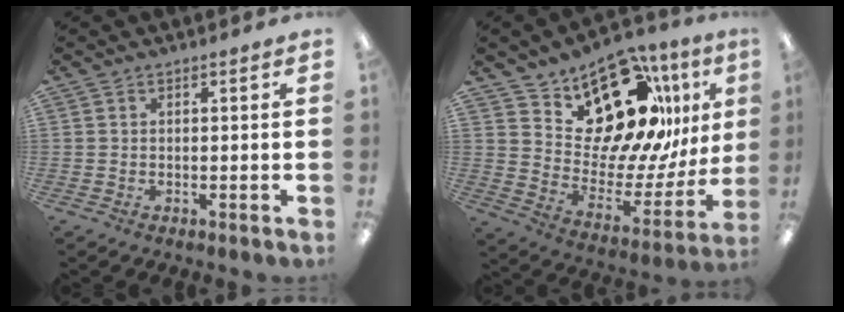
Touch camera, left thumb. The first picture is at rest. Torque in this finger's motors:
{"motor_torque": [0.66, 0.47, 1.02, -1.07, 0.09]}